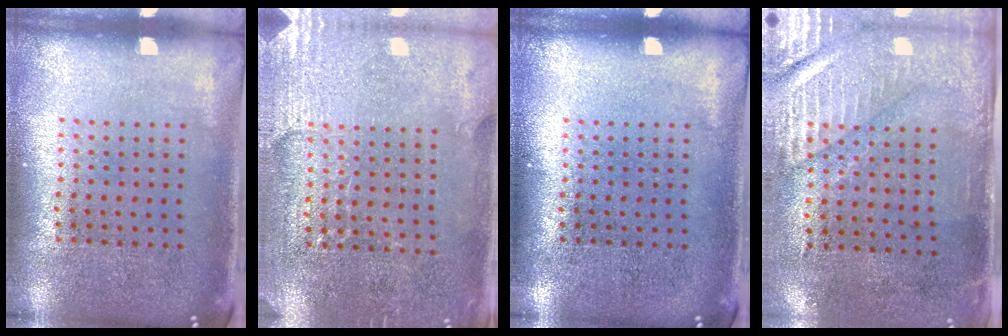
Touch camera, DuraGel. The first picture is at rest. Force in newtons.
{"total": 2.9, "press": 2.8, "slide": 0.8}
{"total": 0.0}
{"total": 2.8, "press": 2.4, "slide": 1.4}